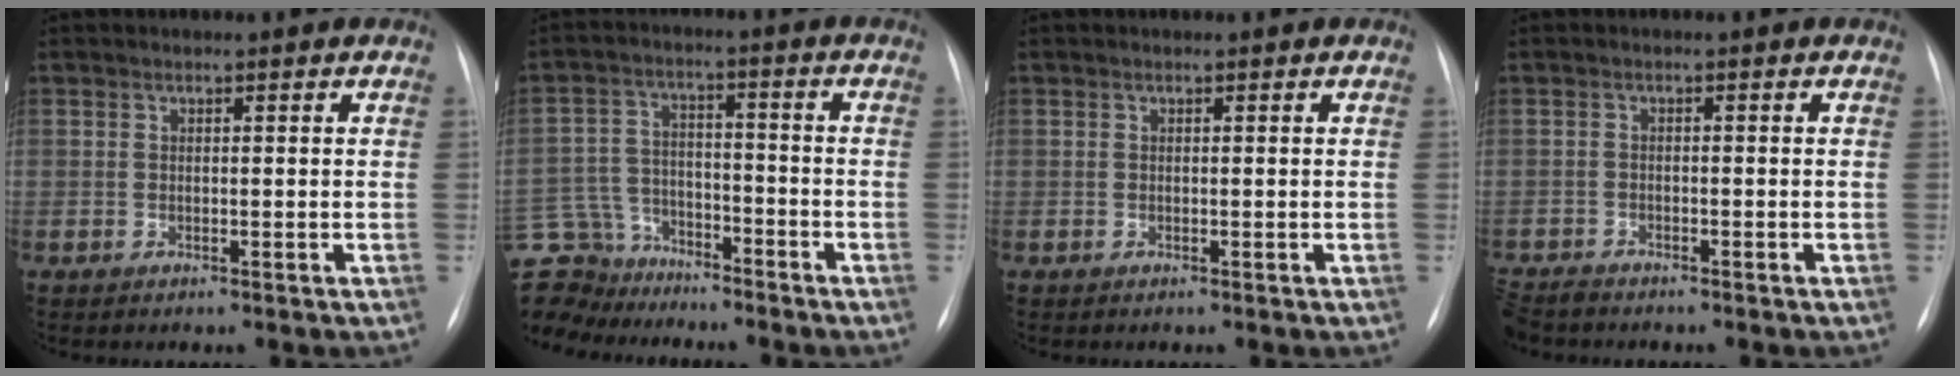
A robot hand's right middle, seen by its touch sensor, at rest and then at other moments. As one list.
[{"total": 14.8, "force": [-12.8, 7.1, 2.5], "torque": [-0.091, 0.026, -0.222]}, {"total": 0.0}, {"total": 4.2, "force": [-3.9, 1.1, 0.9], "torque": [-0.014, -0.013, -0.071]}]